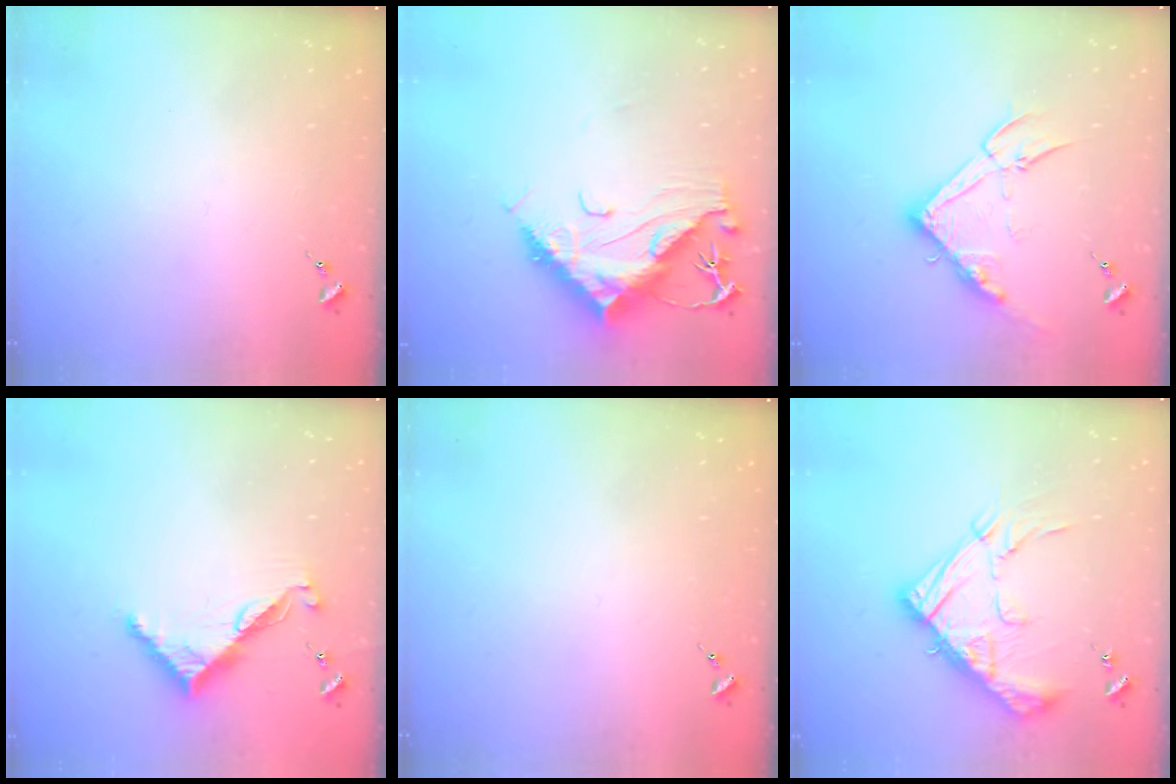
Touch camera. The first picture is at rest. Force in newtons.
{"total": 14.6, "press": 14.5, "slide": 1.5}
{"total": 15.2, "press": 15.2, "slide": 0.6}
{"total": 8.7, "press": 8.7, "slide": 0.6}
{"total": 0.0}
{"total": 19.5, "press": 19.4, "slide": 1.8}